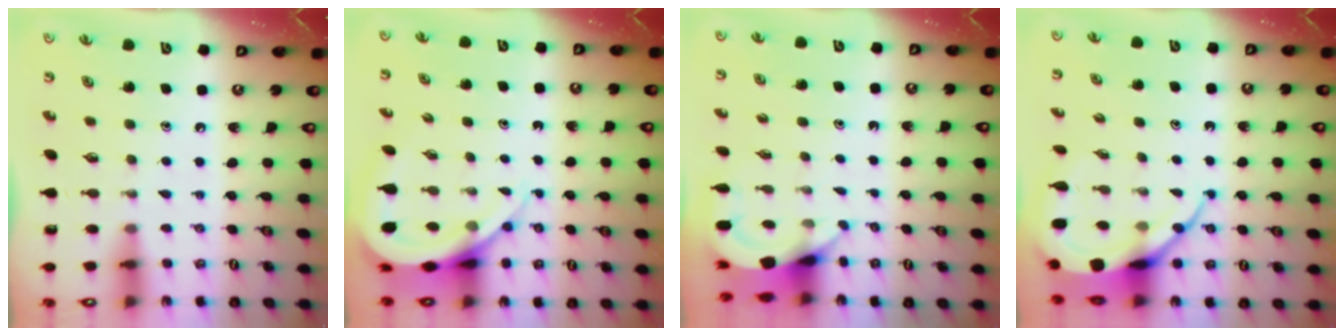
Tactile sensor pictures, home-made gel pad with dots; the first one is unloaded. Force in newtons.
{"total": 9.7, "press": 9.6, "slide": 1.0}
{"total": 3.7, "press": 3.7, "slide": 0.3}
{"total": 10.0, "press": 10.0, "slide": 0.6}